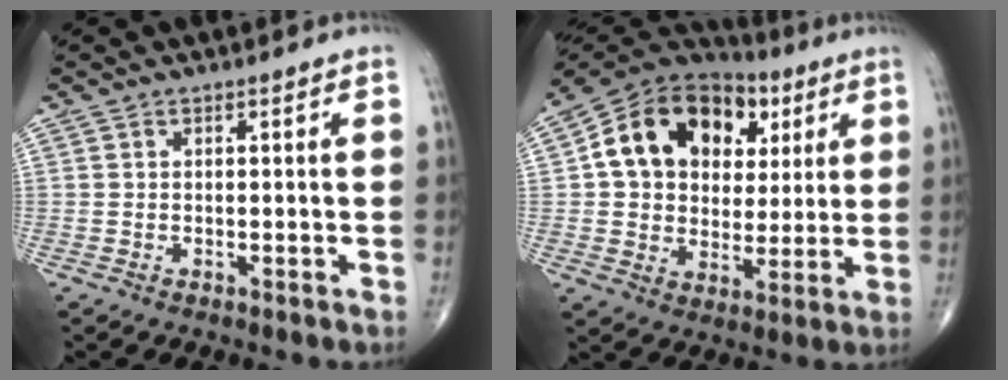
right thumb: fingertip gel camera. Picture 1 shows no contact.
{"total": 20.6, "force": [6.1, 15.3, 12.4], "torque": [-0.181, 0.017, 0.100]}